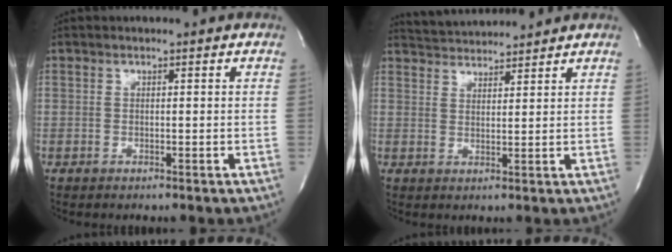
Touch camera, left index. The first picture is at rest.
{"total": 6.1, "force": [6.0, 0.3, 0.8], "torque": [-0.025, 0.020, 0.099]}